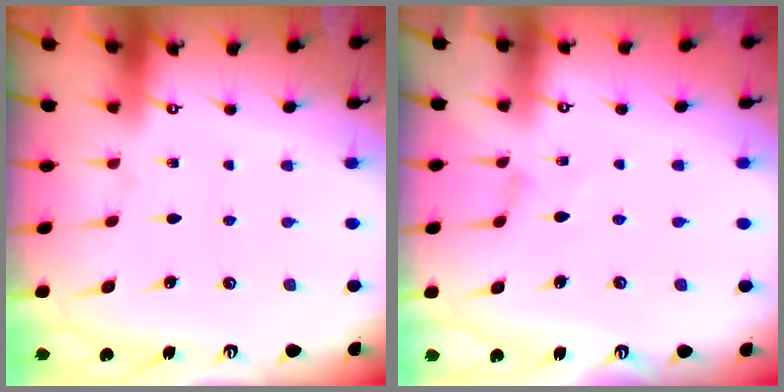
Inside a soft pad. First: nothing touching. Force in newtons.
{"total": 0.0}